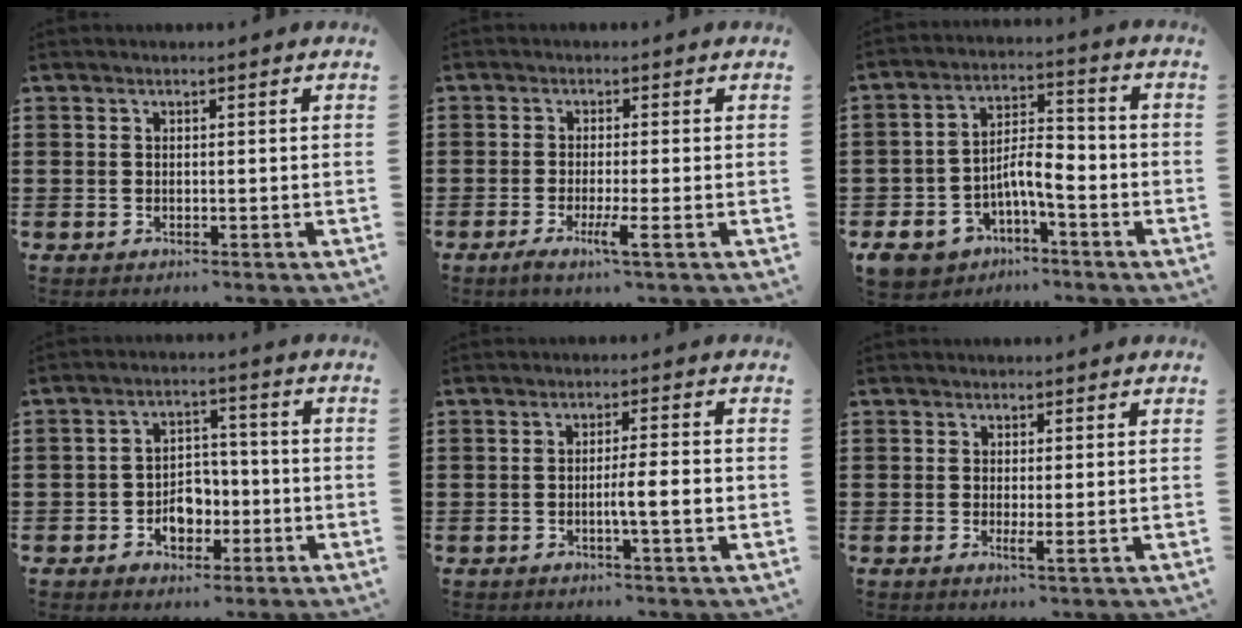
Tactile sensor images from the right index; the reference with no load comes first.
{"total": 3.8, "force": [-1.8, 0.0, 3.4], "torque": [-0.062, -0.016, -0.030]}
{"total": 7.3, "force": [-3.6, 4.0, 4.9], "torque": [-0.108, 0.010, -0.072]}
{"total": 5.1, "force": [-1.9, 4.1, 2.4], "torque": [-0.034, 0.004, -0.036]}
{"total": 4.4, "force": [-0.9, 0.2, 4.3], "torque": [-0.074, -0.004, -0.017]}
{"total": 1.5, "force": [-0.2, 0.0, 1.5], "torque": [-0.029, -0.007, -0.003]}